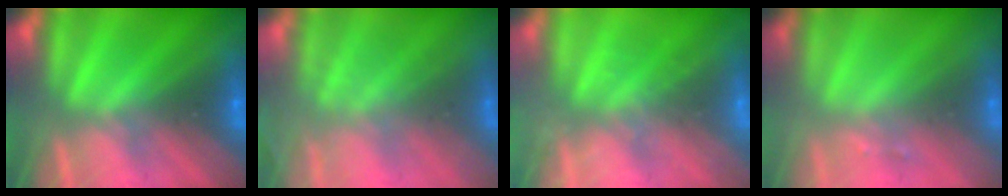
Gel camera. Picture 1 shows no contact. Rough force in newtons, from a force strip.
{"total": 1.7}
{"total": 1.8}
{"total": 1.5}